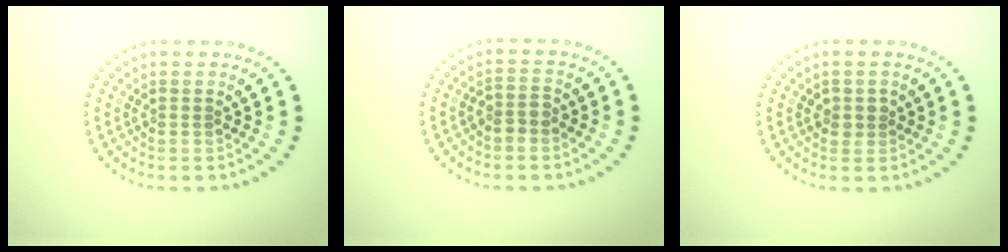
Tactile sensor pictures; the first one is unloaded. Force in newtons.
{"total": 1.5, "press": 1.2, "slide": 0.8}
{"total": 1.1, "press": 1.0, "slide": 0.5}